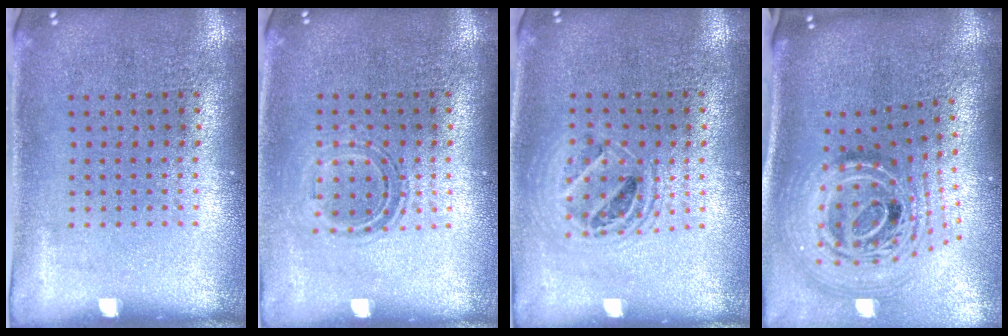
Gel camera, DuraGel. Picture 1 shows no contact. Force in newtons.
{"total": 1.1, "press": 0.9, "slide": 0.7}
{"total": 1.5, "press": 1.3, "slide": 0.7}
{"total": 3.0, "press": 2.0, "slide": 2.2}